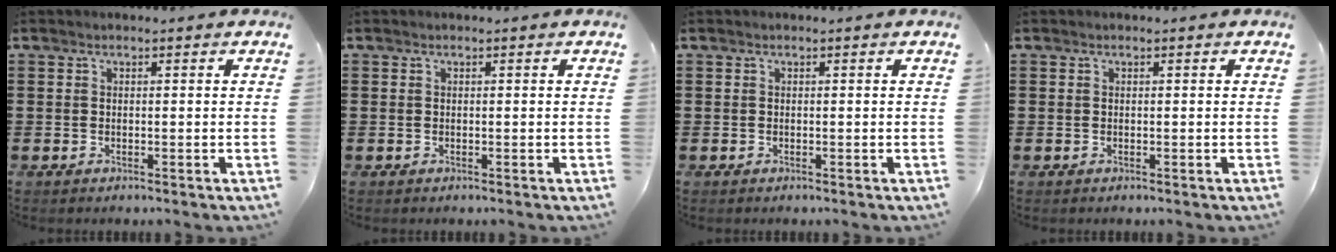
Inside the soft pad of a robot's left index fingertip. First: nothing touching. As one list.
[{"total": 0.0}, {"total": 0.0}, {"total": 0.0}]